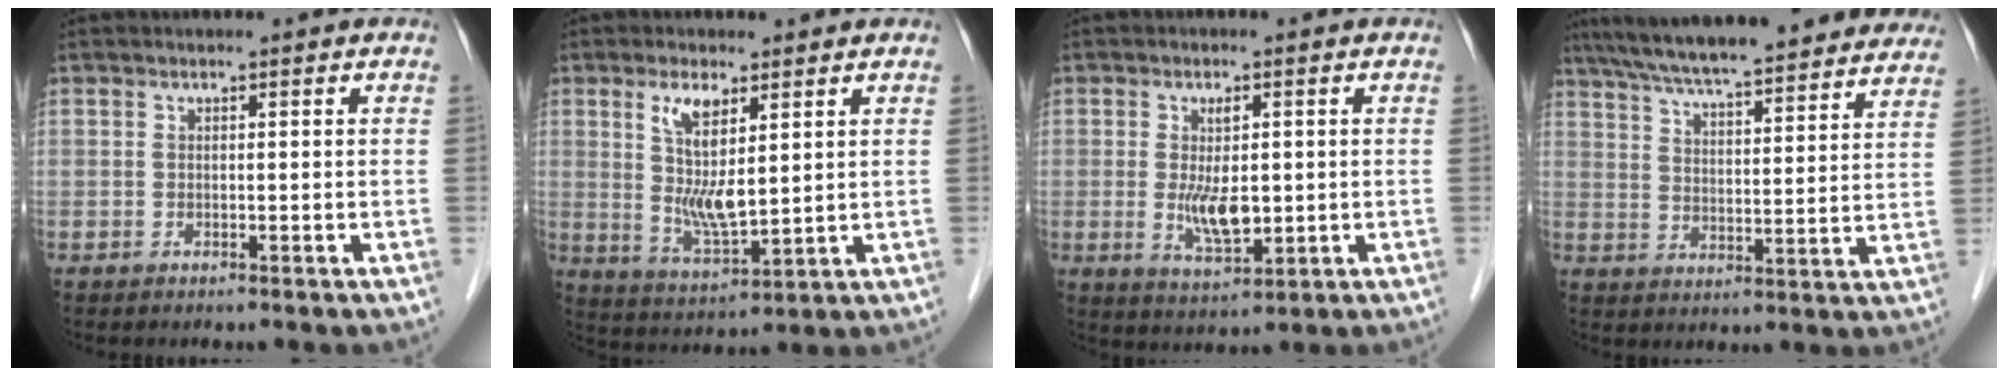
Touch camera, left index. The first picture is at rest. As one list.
[{"total": 7.8, "force": [2.7, 2.0, 7.0], "torque": [-0.139, -0.007, 0.058]}, {"total": 5.9, "force": [-0.3, 2.3, 5.4], "torque": [-0.113, -0.009, 0.003]}, {"total": 28.7, "force": [25.2, 4.3, 13.1], "torque": [-0.211, 0.006, 0.328]}]